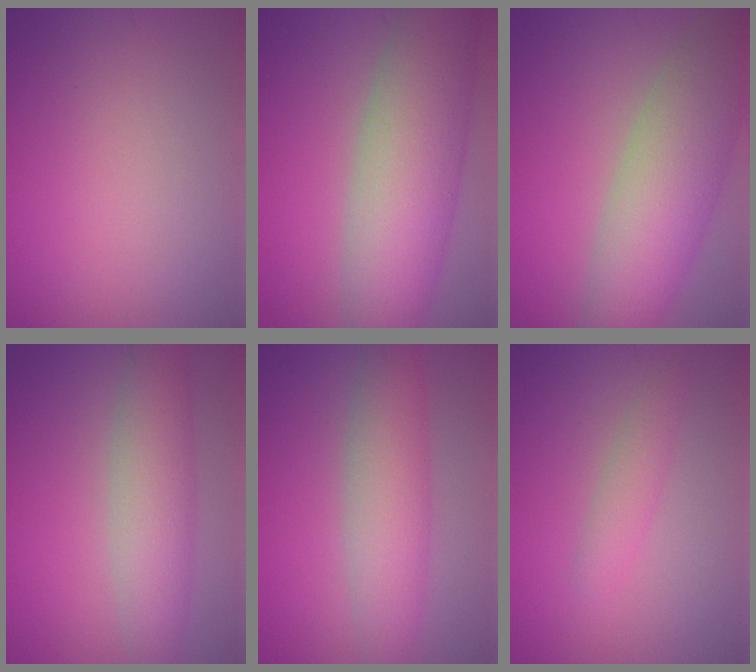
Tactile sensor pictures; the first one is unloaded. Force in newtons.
{"total": 10.4, "press": 10.4, "slide": 0.5}
{"total": 9.0, "press": 9.0, "slide": 0.6}
{"total": 5.3, "press": 5.3, "slide": 0.3}
{"total": 5.5, "press": 5.5, "slide": 0.2}
{"total": 1.9, "press": 1.9, "slide": 0.1}